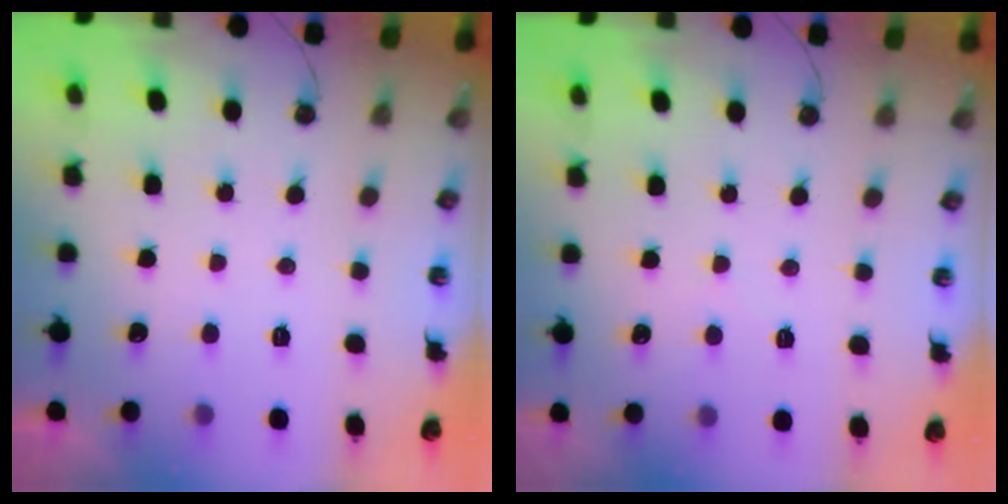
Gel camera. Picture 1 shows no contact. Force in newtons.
{"total": 2.1, "press": 2.1, "slide": 0.4}